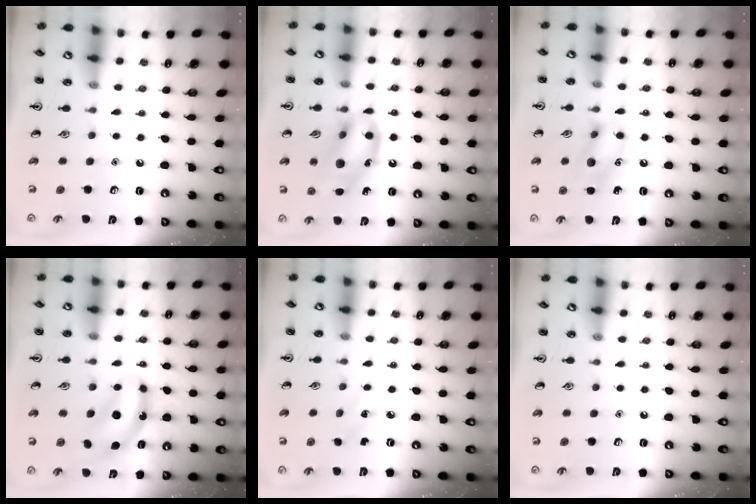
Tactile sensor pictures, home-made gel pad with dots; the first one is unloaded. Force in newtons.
{"total": 14.0, "press": 13.6, "slide": 3.0}
{"total": 10.8, "press": 10.7, "slide": 1.3}
{"total": 8.0, "press": 7.8, "slide": 1.9}
{"total": 1.9, "press": 1.7, "slide": 0.8}
{"total": 0.0}